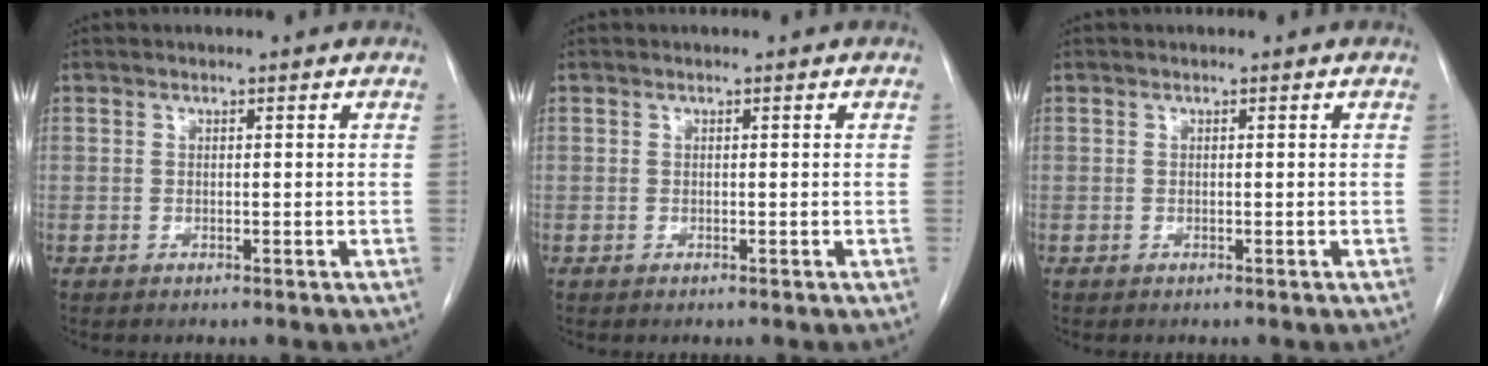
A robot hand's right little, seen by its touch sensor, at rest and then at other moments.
{"total": 0.0}
{"total": 0.0}